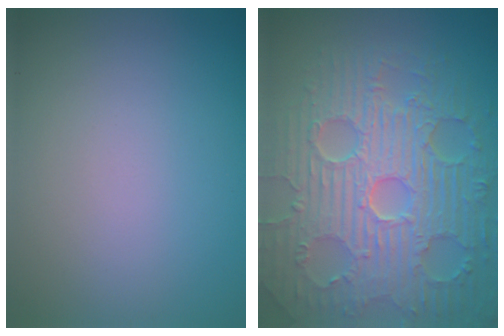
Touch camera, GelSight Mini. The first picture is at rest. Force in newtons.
{"total": 9.5, "press": 6.8, "slide": 6.6}